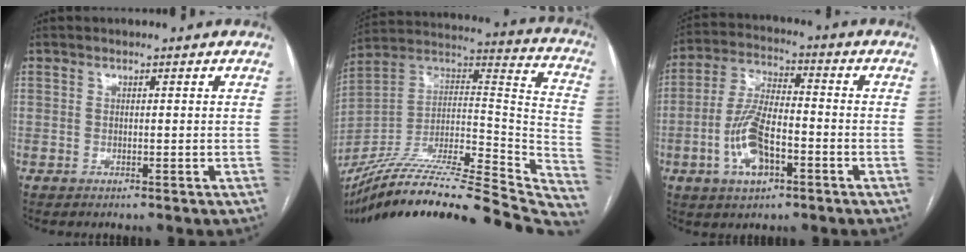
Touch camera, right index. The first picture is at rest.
{"total": 41.2, "force": [-35.8, 4.4, 20.1], "torque": [-0.255, -0.039, -0.523]}
{"total": 10.6, "force": [-3.8, 4.2, 8.9], "torque": [-0.193, 0.007, -0.070]}